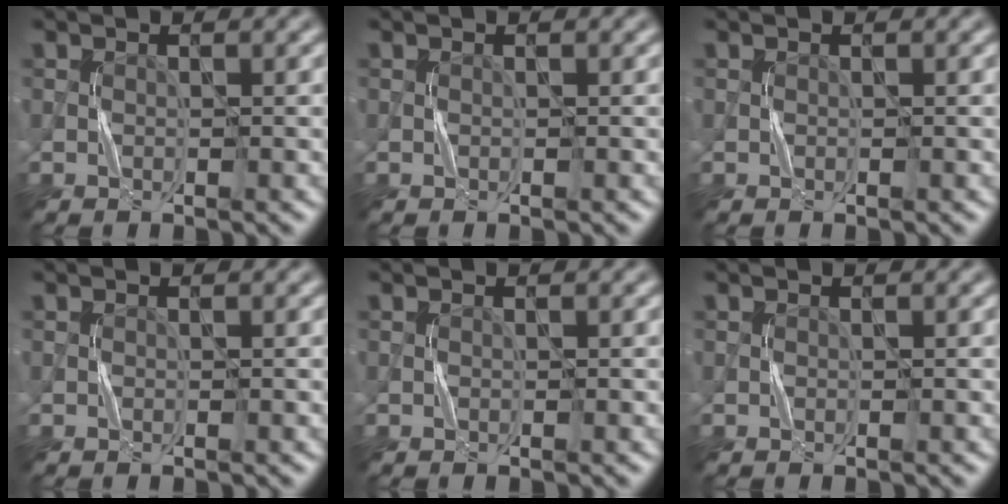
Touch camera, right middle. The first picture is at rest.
{"total": 0.0}
{"total": 0.0}
{"total": 0.0}
{"total": 0.0}
{"total": 0.0}